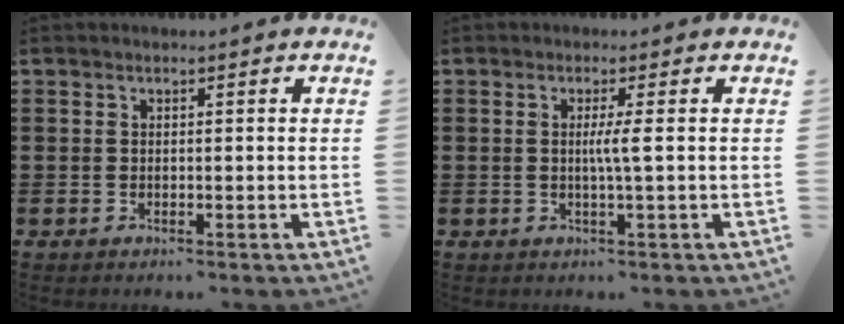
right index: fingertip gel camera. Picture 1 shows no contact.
{"total": 2.8, "force": [0.1, -0.4, 2.7], "torque": [-0.050, -0.007, -0.003]}